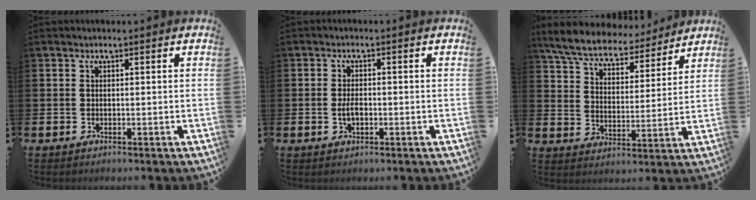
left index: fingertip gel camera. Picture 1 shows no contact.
{"total": 2.4, "force": [-0.4, 1.3, 2.0], "torque": [-0.027, -0.002, -0.010]}
{"total": 7.8, "force": [7.2, 1.9, 2.1], "torque": [-0.075, -0.046, 0.128]}